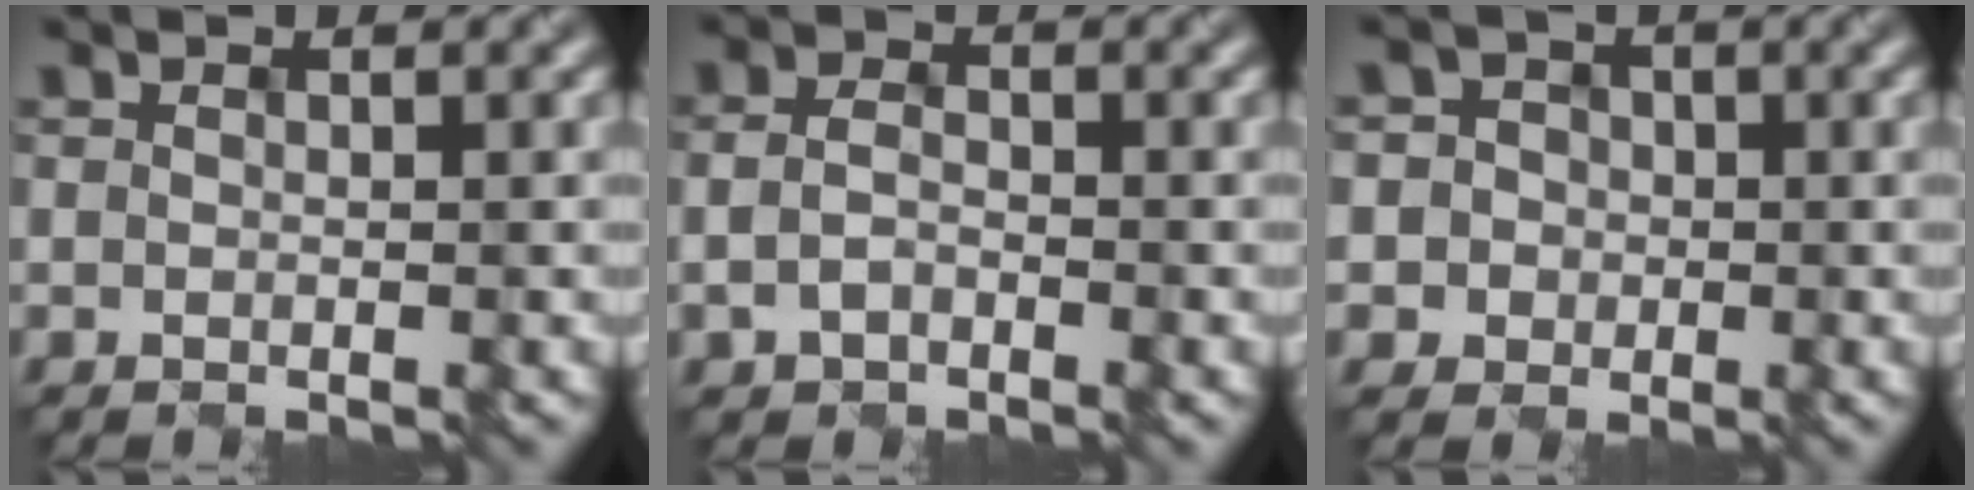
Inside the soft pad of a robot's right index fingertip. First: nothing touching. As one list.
[{"total": 1.8, "force": [-1.3, 1.0, 0.8], "torque": [-0.027, 0.000, -0.018]}, {"total": 2.8, "force": [-0.3, 2.8, 0.0], "torque": [0.007, 0.011, -0.008]}]